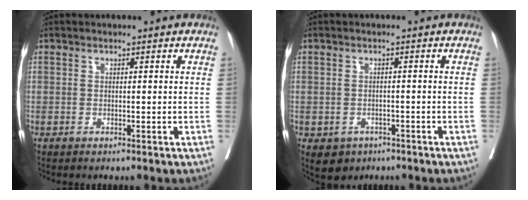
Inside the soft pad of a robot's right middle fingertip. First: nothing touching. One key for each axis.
{"total": 3.7, "fx": -2.0, "fy": 2.9, "fz": 0.9, "tx": -0.012, "ty": 0.004, "tz": -0.022}